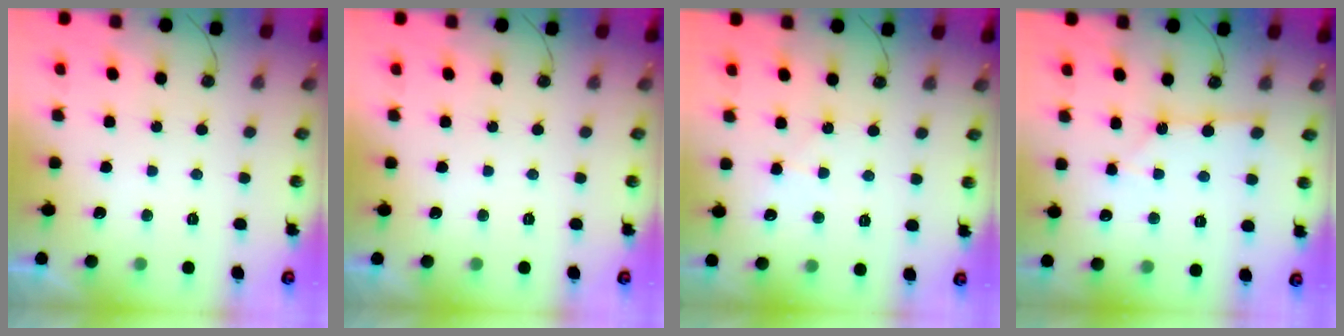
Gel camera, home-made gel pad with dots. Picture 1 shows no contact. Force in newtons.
{"total": 0.0}
{"total": 4.1, "press": 4.1, "slide": 0.5}
{"total": 2.7, "press": 2.7, "slide": 0.3}